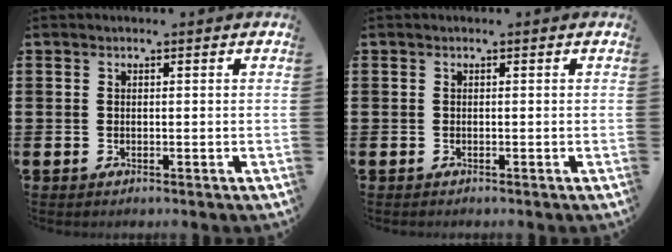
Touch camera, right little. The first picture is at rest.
{"total": 0.0}